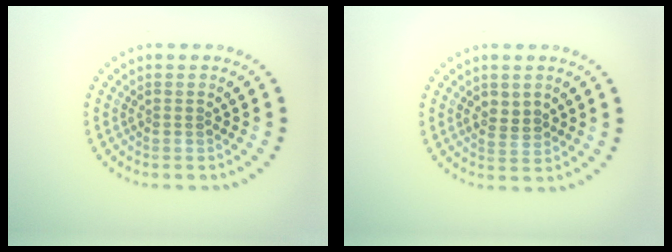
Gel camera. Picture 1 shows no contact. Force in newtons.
{"total": 2.0, "press": 1.9, "slide": 0.4}